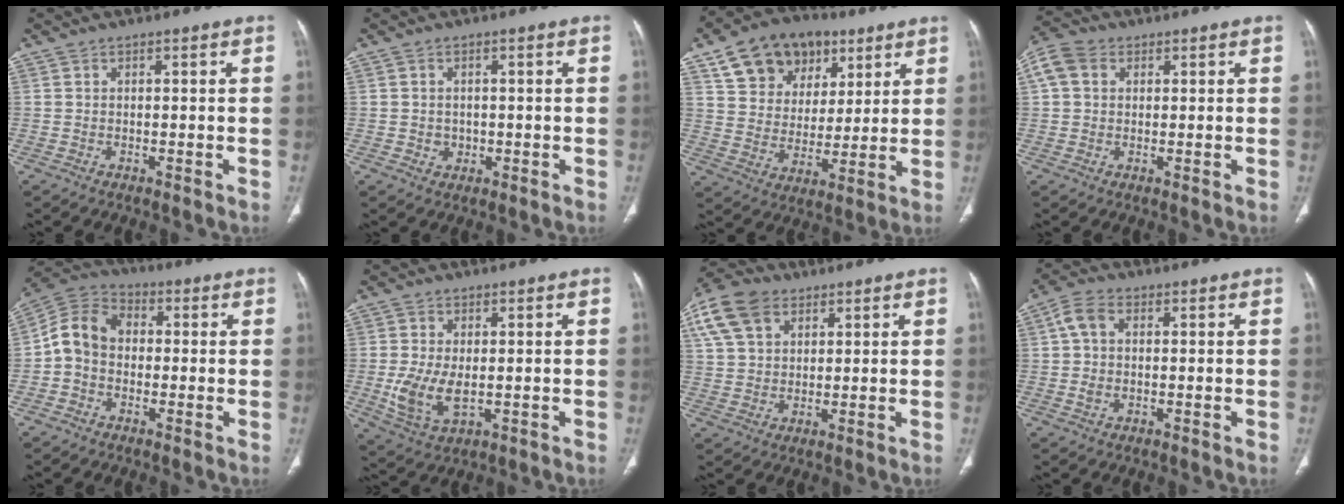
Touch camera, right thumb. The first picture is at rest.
{"total": 2.2, "force": [-0.2, 2.0, 0.9], "torque": [-0.004, 0.004, 0.002]}
{"total": 17.2, "force": [9.2, 12.3, 7.8], "torque": [-0.093, -0.010, 0.158]}
{"total": 6.2, "force": [1.8, 4.8, 3.4], "torque": [-0.067, 0.020, 0.031]}
{"total": 9.2, "force": [-0.5, 7.4, 5.4], "torque": [-0.087, 0.033, -0.026]}
{"total": 8.4, "force": [-0.7, 4.7, 7.0], "torque": [-0.140, -0.011, -0.003]}
{"total": 14.2, "force": [6.8, 9.6, 7.9], "torque": [-0.163, 0.010, 0.128]}
{"total": 5.6, "force": [1.0, 3.6, 4.1], "torque": [-0.081, 0.012, 0.017]}